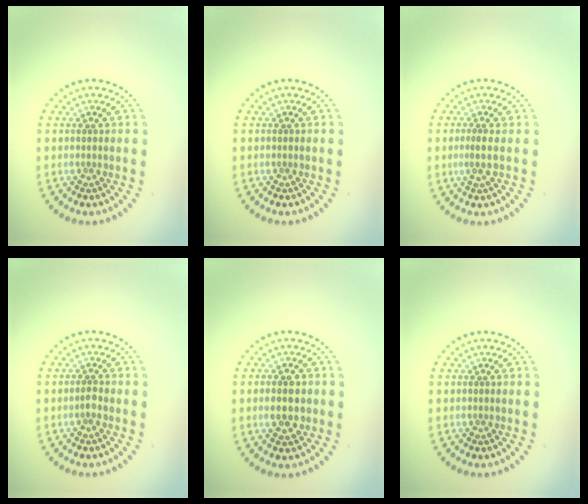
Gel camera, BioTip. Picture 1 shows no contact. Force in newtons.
{"total": 0.0}
{"total": 1.7, "press": 1.2, "slide": 1.2}
{"total": 0.7, "press": 0.6, "slide": 0.4}
{"total": 2.9, "press": 2.9, "slide": 0.1}
{"total": 0.0}